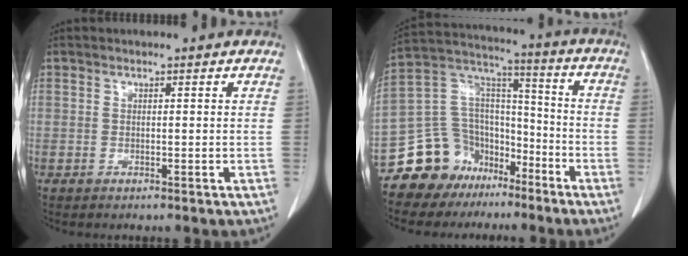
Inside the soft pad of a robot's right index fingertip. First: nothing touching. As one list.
[{"total": 14.3, "force": [-9.9, 9.9, 3.0], "torque": [-0.061, 0.092, -0.167]}]